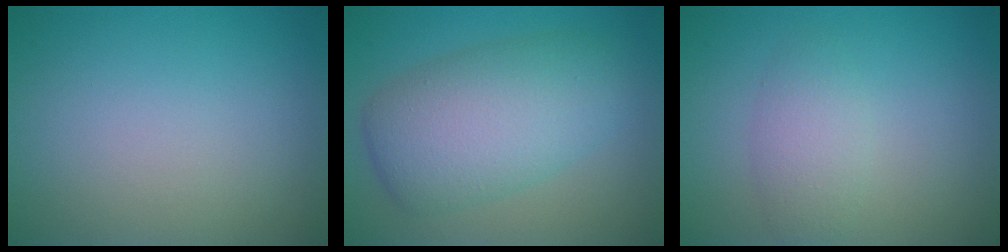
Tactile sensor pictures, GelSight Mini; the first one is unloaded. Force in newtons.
{"total": 7.4, "press": 7.4, "slide": 0.3}
{"total": 2.4, "press": 2.4, "slide": 0.0}